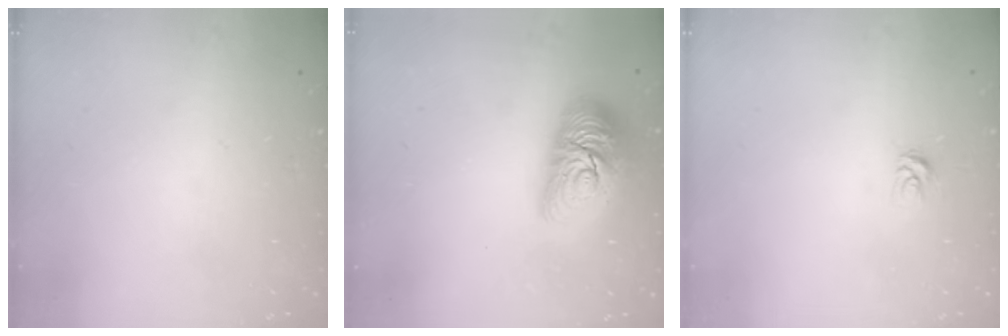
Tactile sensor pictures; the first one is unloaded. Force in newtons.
{"total": 16.6, "press": 16.6, "slide": 1.2}
{"total": 3.8, "press": 3.8, "slide": 0.2}